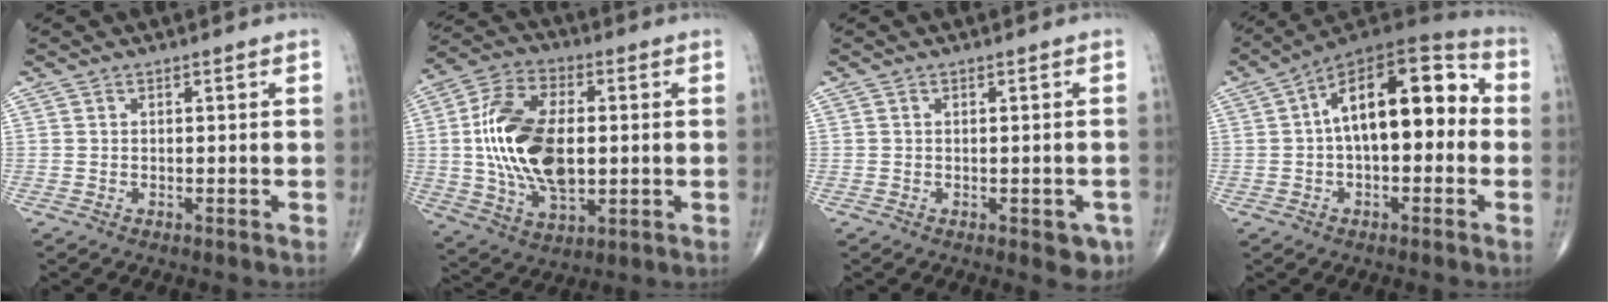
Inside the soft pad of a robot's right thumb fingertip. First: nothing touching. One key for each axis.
{"total": 18.9, "fx": 0.5, "fy": 10.5, "fz": 15.7, "tx": -0.296, "ty": 0.002, "tz": 0.014}
{"total": 3.4, "fx": -1.3, "fy": 1.7, "fz": 2.7, "tx": -0.011, "ty": -0.001, "tz": -0.011}
{"total": 17.8, "fx": 1.4, "fy": 8.9, "fz": 15.3, "tx": -0.208, "ty": 0.040, "tz": 0.008}